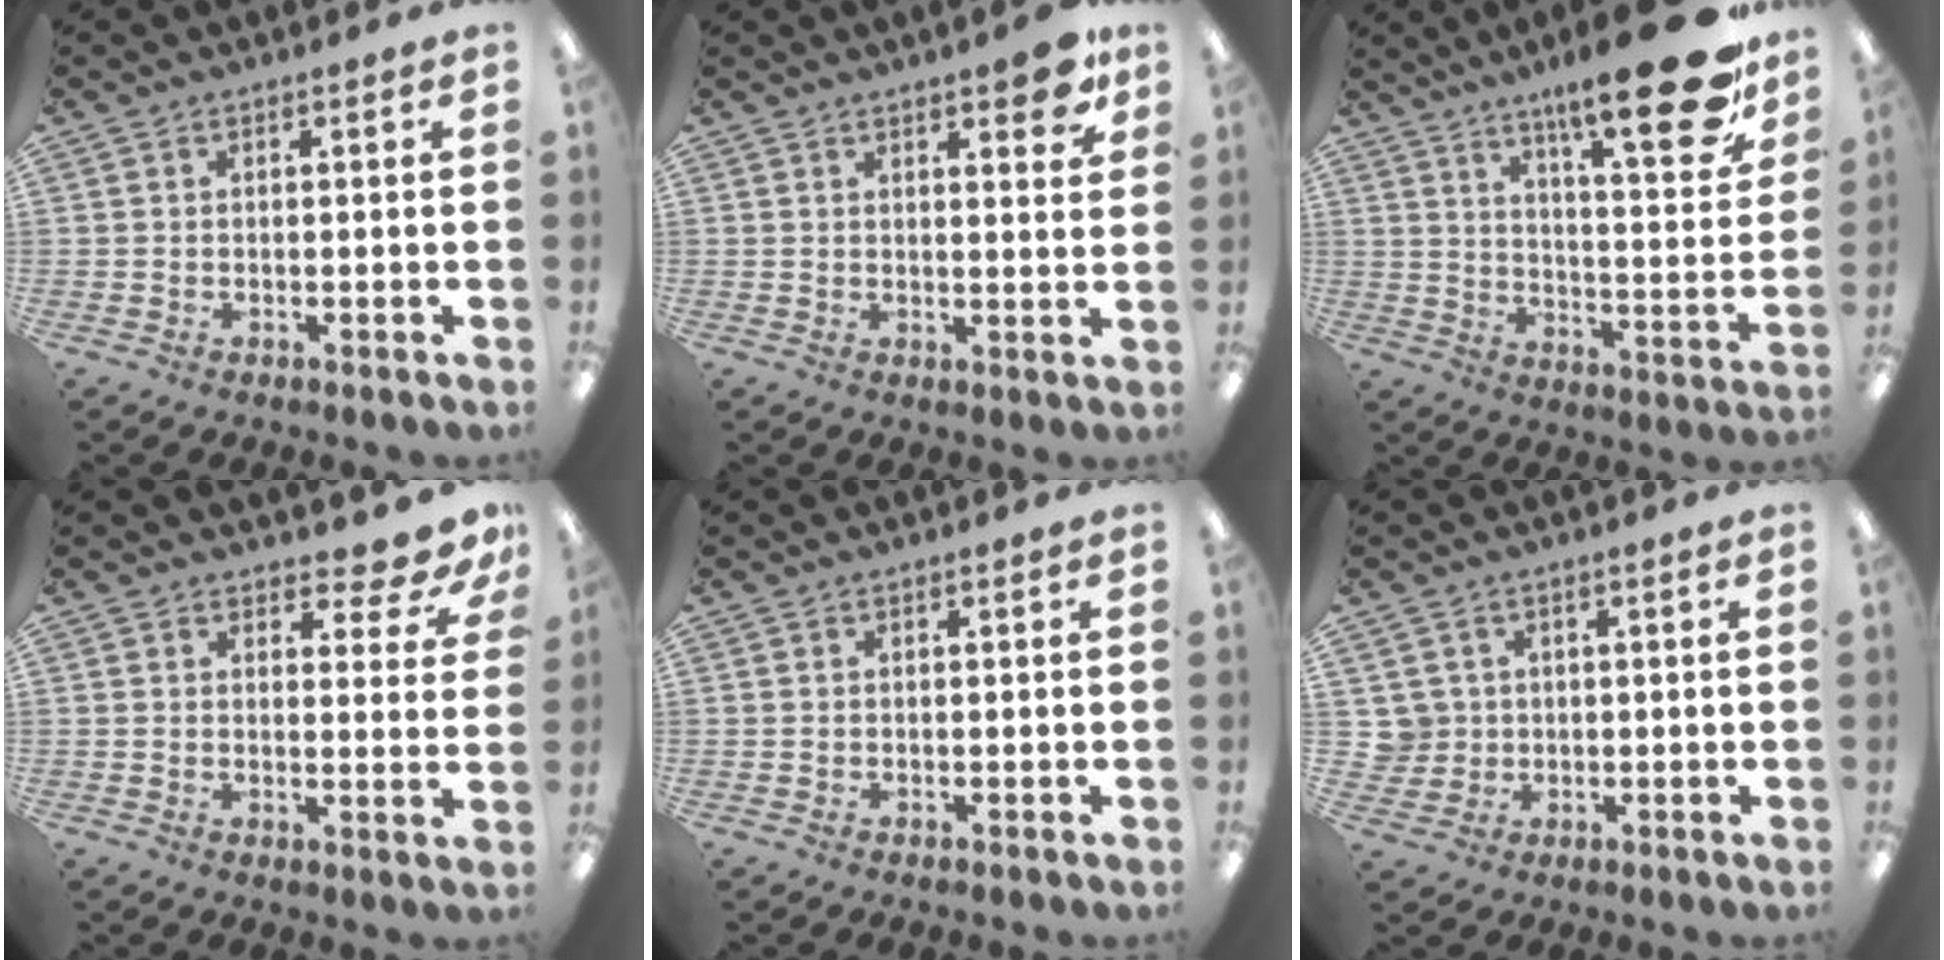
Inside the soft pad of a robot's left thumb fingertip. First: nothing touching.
{"total": 6.7, "force": [4.8, 2.0, 4.2], "torque": [-0.047, -0.026, 0.075]}
{"total": 22.8, "force": [14.8, 5.9, 16.3], "torque": [-0.231, -0.103, 0.231]}
{"total": 6.2, "force": [5.2, 1.9, 2.7], "torque": [-0.025, -0.036, 0.090]}
{"total": 0.0}
{"total": 4.2, "force": [1.3, 3.9, 0.1], "torque": [-0.008, 0.007, 0.026]}